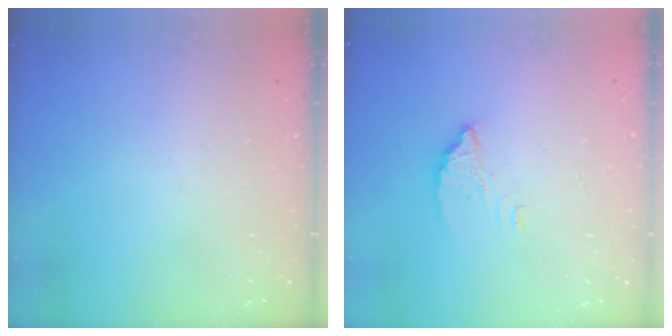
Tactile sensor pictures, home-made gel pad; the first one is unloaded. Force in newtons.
{"total": 3.1, "press": 3.1, "slide": 0.2}